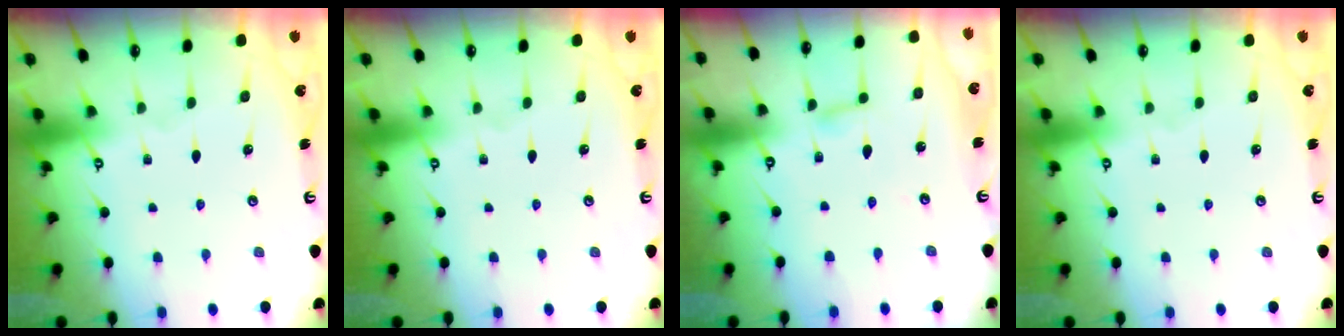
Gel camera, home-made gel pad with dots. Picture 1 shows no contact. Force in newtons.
{"total": 0.0}
{"total": 3.9, "press": 3.9, "slide": 0.3}
{"total": 0.0}